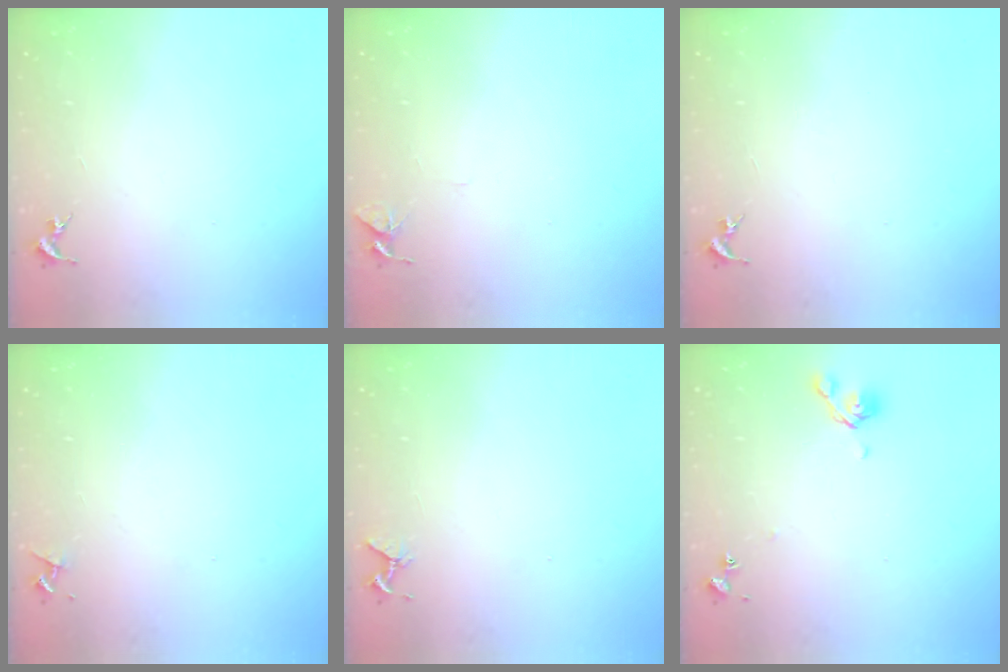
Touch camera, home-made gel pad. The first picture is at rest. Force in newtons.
{"total": 5.2, "press": 5.1, "slide": 0.4}
{"total": 0.0}
{"total": 4.2, "press": 4.2, "slide": 0.5}
{"total": 4.2, "press": 4.2, "slide": 0.4}
{"total": 7.1, "press": 7.0, "slide": 0.8}